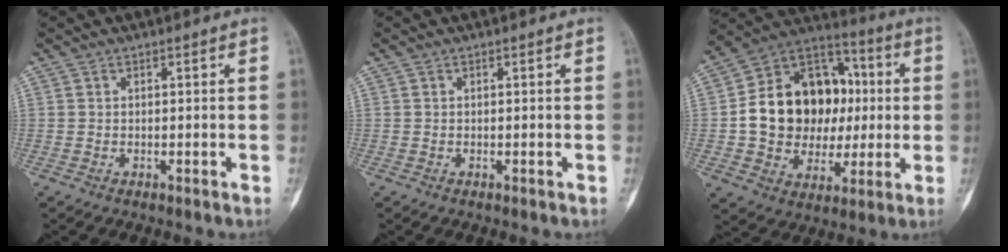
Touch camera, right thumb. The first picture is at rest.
{"total": 0.0}
{"total": 22.2, "force": [0.7, 17.3, 13.9], "torque": [-0.183, 0.034, 0.022]}